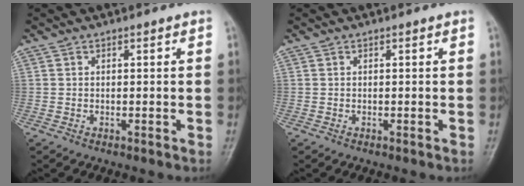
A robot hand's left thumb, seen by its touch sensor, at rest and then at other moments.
{"total": 0.0}